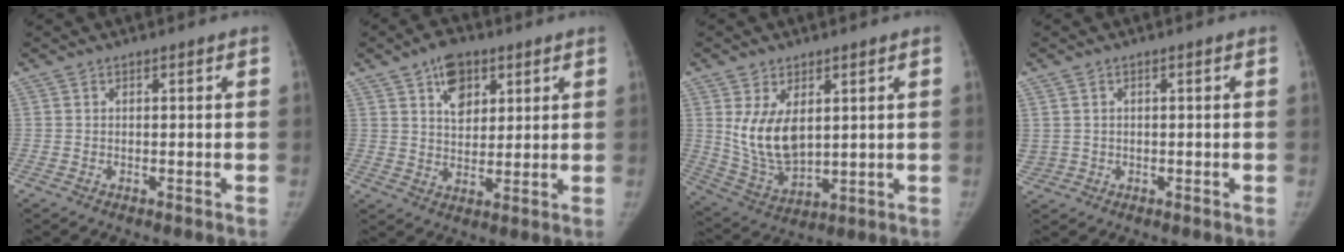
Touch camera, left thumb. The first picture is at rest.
{"total": 8.0, "force": [4.1, 5.0, 4.8], "torque": [-0.047, -0.020, 0.067]}
{"total": 10.9, "force": [2.8, 6.3, 8.4], "torque": [-0.141, -0.024, 0.073]}
{"total": 3.1, "force": [0.4, 2.9, 0.9], "torque": [-0.022, 0.004, 0.019]}